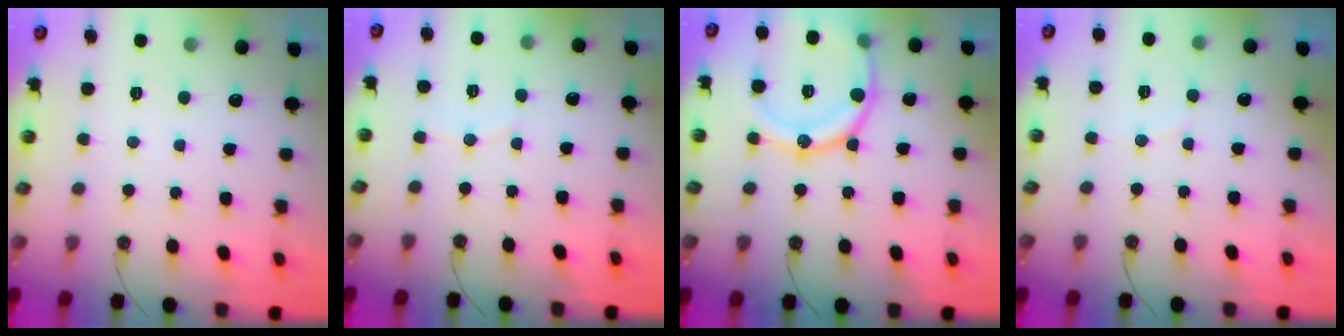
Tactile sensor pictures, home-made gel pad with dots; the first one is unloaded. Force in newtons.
{"total": 3.1, "press": 3.1, "slide": 0.2}
{"total": 19.3, "press": 19.0, "slide": 3.4}
{"total": 2.1, "press": 2.1, "slide": 0.2}